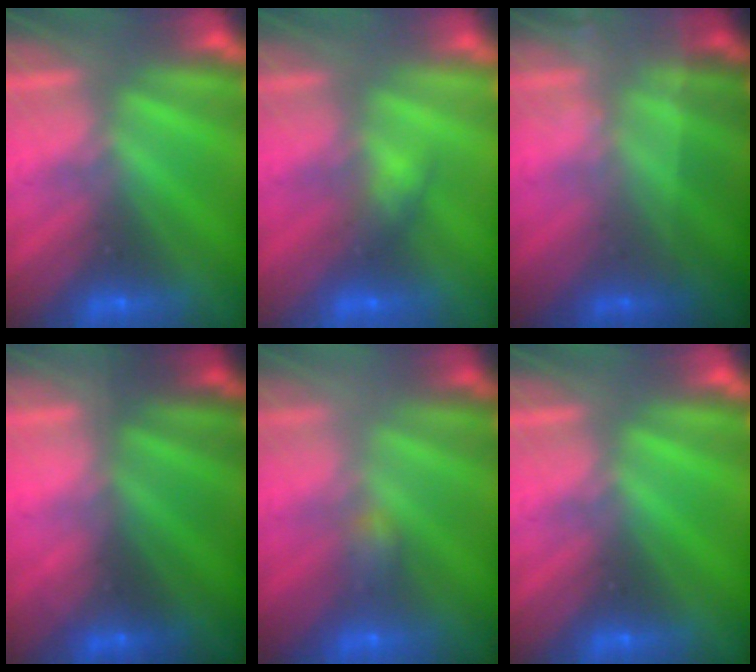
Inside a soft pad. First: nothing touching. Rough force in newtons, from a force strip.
{"total": 2.9}
{"total": 1.8}
{"total": 1.5}
{"total": 2.2}
{"total": 0.0}